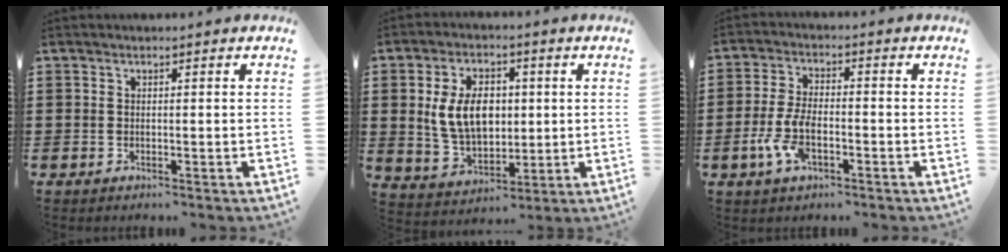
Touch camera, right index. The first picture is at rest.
{"total": 9.2, "force": [1.2, 6.1, 6.8], "torque": [-0.154, 0.011, 0.015]}
{"total": 6.6, "force": [-2.3, 3.0, 5.4], "torque": [-0.126, -0.003, -0.048]}